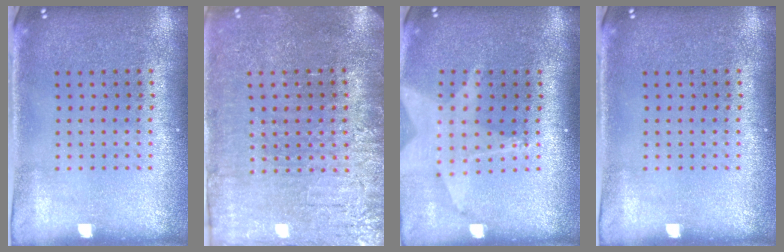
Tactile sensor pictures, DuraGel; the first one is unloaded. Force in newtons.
{"total": 3.7, "press": 3.4, "slide": 1.3}
{"total": 2.0, "press": 1.5, "slide": 1.3}
{"total": 0.0}